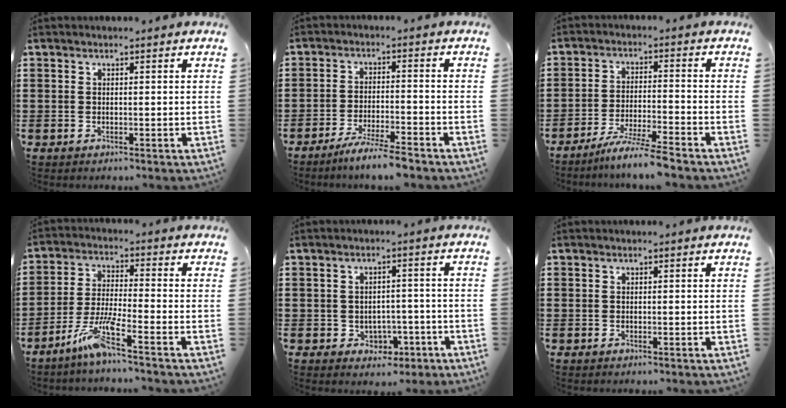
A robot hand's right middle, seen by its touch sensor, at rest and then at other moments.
{"total": 5.1, "force": [-4.5, -0.3, 2.3], "torque": [-0.051, -0.014, -0.086]}
{"total": 6.2, "force": [-5.4, -0.8, 2.8], "torque": [-0.056, -0.020, -0.102]}
{"total": 6.9, "force": [-4.7, 0.4, 5.1], "torque": [-0.108, -0.009, -0.091]}
{"total": 2.7, "force": [-1.3, 2.1, 1.0], "torque": [-0.020, 0.000, -0.031]}
{"total": 0.0}